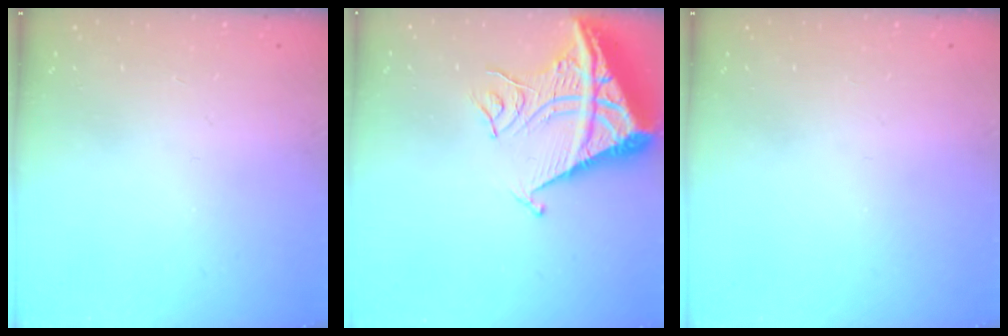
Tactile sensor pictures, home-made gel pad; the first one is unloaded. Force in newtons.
{"total": 11.9, "press": 11.8, "slide": 1.2}
{"total": 0.0}